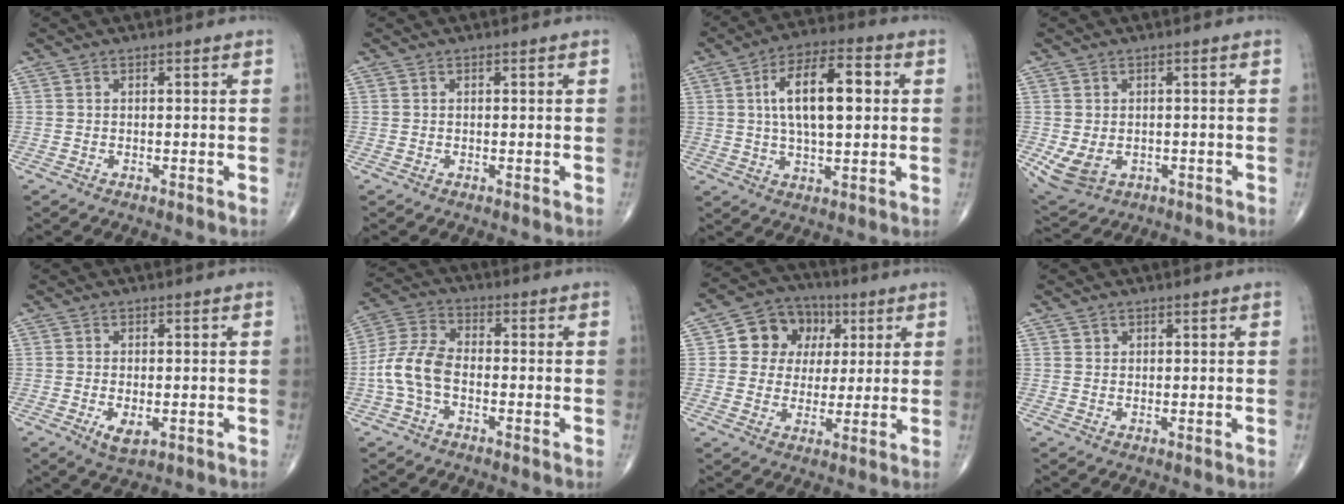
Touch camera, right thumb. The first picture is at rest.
{"total": 0.0}
{"total": 14.1, "force": [2.3, 6.1, 12.5], "torque": [-0.201, 0.014, 0.036]}
{"total": 6.2, "force": [-1.1, 4.5, 4.2], "torque": [-0.078, -0.004, -0.003]}
{"total": 3.6, "force": [-1.1, 1.7, 3.0], "torque": [-0.052, -0.008, -0.014]}
{"total": 8.6, "force": [-2.2, 5.0, 6.7], "torque": [-0.146, 0.028, -0.052]}
{"total": 11.1, "force": [3.0, 9.6, 4.8], "torque": [-0.027, 0.001, 0.043]}
{"total": 0.9, "force": [0.6, 0.8, 0.1], "torque": [0.009, -0.003, 0.007]}